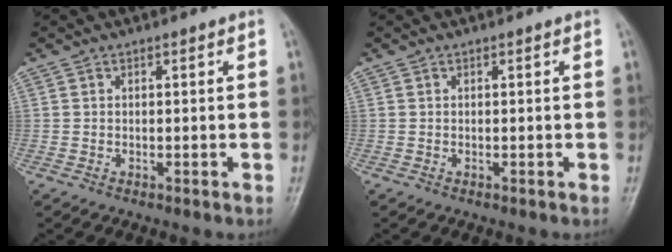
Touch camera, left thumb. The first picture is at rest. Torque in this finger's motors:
{"motor_torque": [0.00, 0.00, -0.04, 0.04, 0.00]}